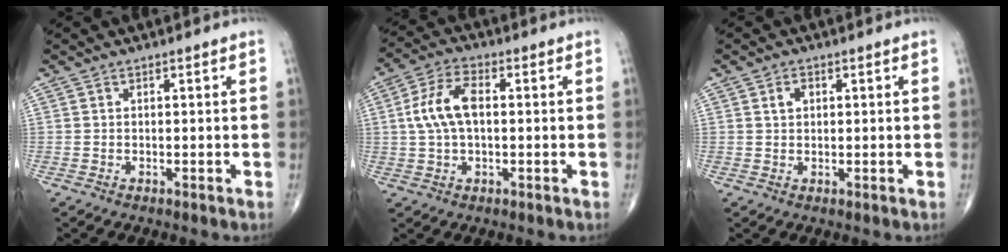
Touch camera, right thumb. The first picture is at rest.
{"total": 8.7, "force": [0.8, 4.6, 7.3], "torque": [-0.151, 0.019, 0.011]}
{"total": 2.0, "force": [0.7, 1.5, 1.2], "torque": [-0.018, 0.002, 0.012]}